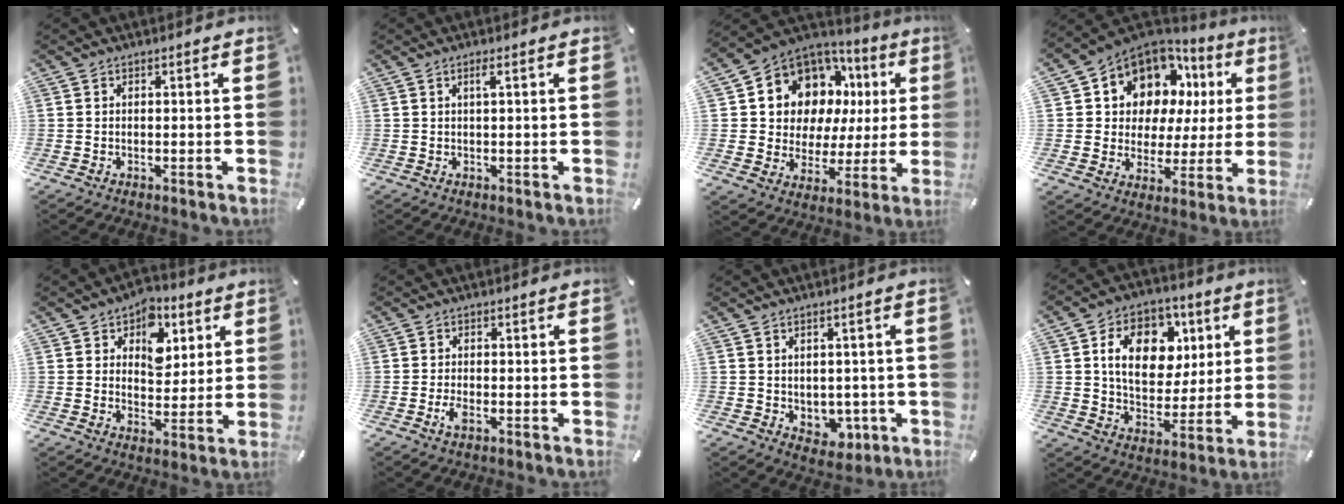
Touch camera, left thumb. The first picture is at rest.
{"total": 1.3, "force": [0.5, 0.0, 1.2], "torque": [-0.024, 0.000, 0.007]}
{"total": 11.4, "force": [6.3, 9.0, 3.1], "torque": [-0.069, -0.065, 0.121]}
{"total": 11.4, "force": [7.4, 8.3, 2.6], "torque": [-0.067, -0.061, 0.139]}
{"total": 9.6, "force": [4.1, 7.4, 4.7], "torque": [-0.051, -0.016, 0.066]}
{"total": 2.3, "force": [-1.1, 1.1, 1.7], "torque": [-0.043, -0.002, -0.022]}
{"total": 4.2, "force": [0.2, 4.1, 1.0], "torque": [0.008, -0.006, 0.004]}
{"total": 15.3, "force": [4.9, 11.5, 8.9], "torque": [-0.136, 0.002, 0.091]}